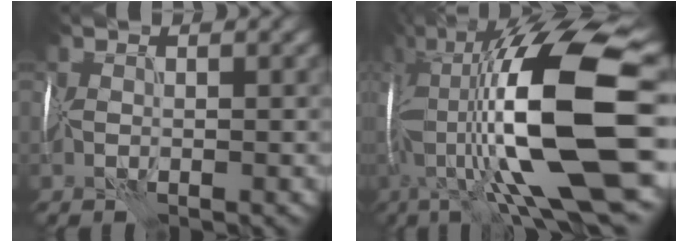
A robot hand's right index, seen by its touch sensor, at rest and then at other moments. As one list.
[{"total": 16.6, "force": [-0.5, 4.9, 15.9], "torque": [-0.286, 0.033, -0.008]}]